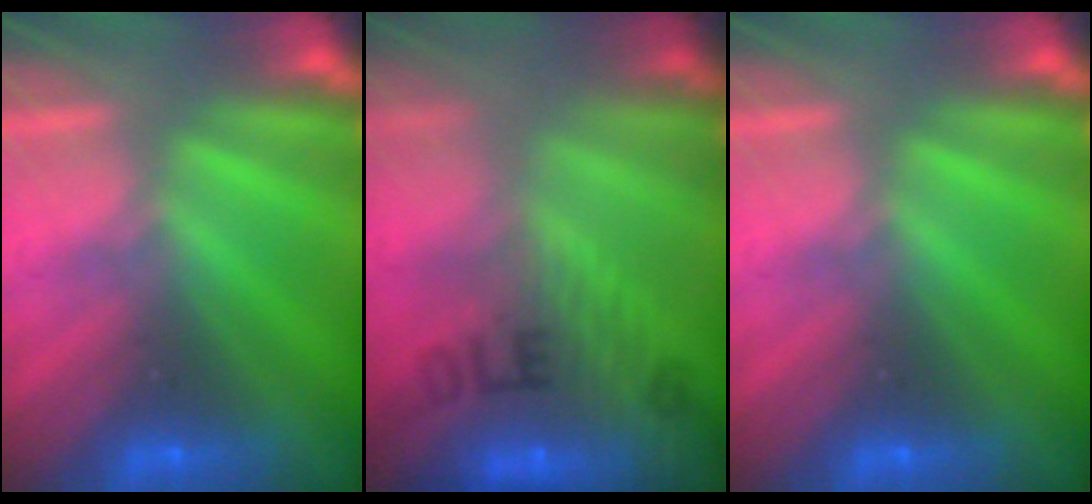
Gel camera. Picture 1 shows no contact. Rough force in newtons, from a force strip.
{"total": 7.7}
{"total": 0.0}